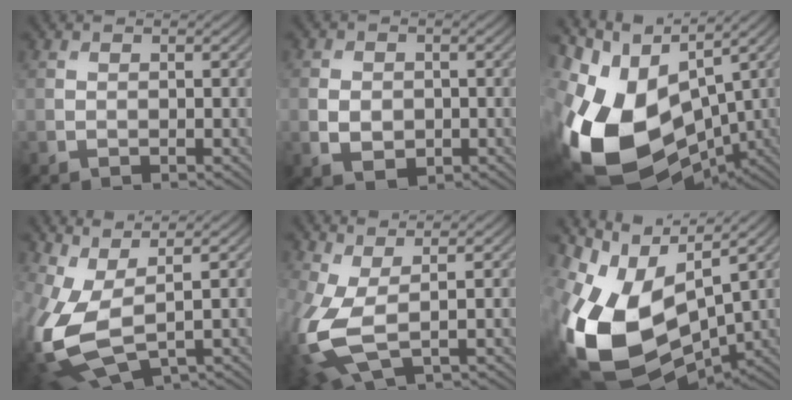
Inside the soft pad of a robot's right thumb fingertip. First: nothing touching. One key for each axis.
{"total": 3.6, "fx": -0.6, "fy": 2.8, "fz": 2.3, "tx": -0.047, "ty": -0.007, "tz": -0.011}
{"total": 18.9, "fx": -4.2, "fy": 11.3, "fz": 14.5, "tx": -0.340, "ty": -0.028, "tz": -0.059}
{"total": 10.9, "fx": -0.3, "fy": 5.3, "fz": 9.5, "tx": -0.257, "ty": -0.019, "tz": 0.005}
{"total": 8.8, "fx": -0.9, "fy": 4.6, "fz": 7.5, "tx": -0.214, "ty": -0.021, "tz": -0.013}
{"total": 17.7, "fx": -2.6, "fy": 10.2, "fz": 14.2, "tx": -0.348, "ty": -0.028, "tz": -0.028}